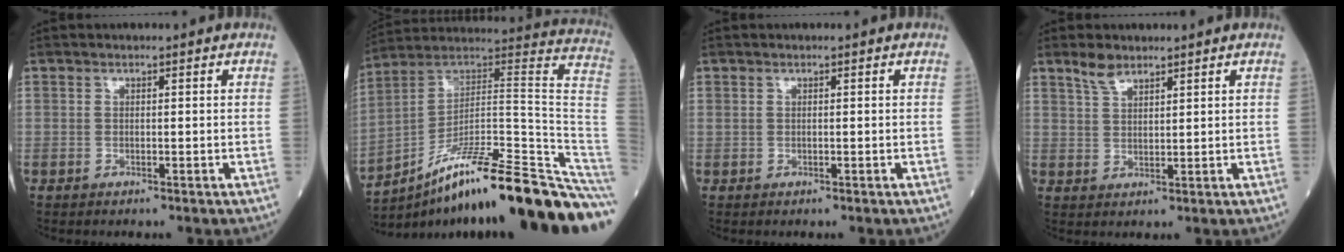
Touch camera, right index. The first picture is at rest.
{"total": 26.8, "force": [-18.1, 1.8, 19.6], "torque": [-0.173, 0.051, -0.281]}
{"total": 0.0}
{"total": 3.2, "force": [2.6, 1.1, 1.4], "torque": [-0.032, 0.005, 0.054]}